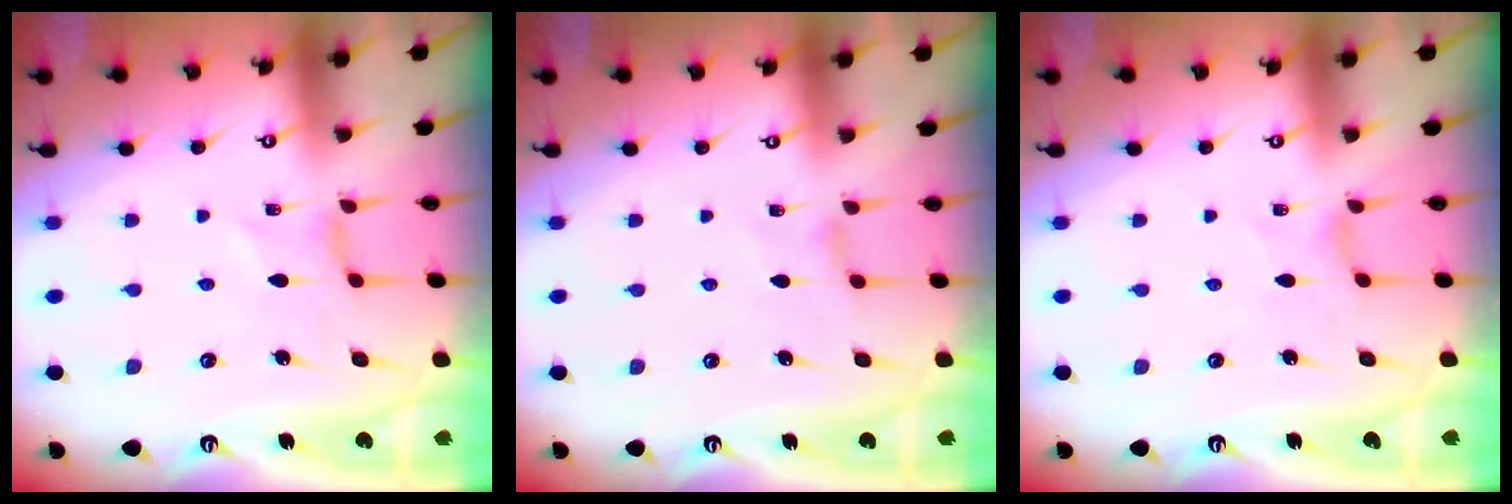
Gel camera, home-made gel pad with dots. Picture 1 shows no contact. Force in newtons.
{"total": 1.4, "press": 1.3, "slide": 0.4}
{"total": 1.3, "press": 1.3, "slide": 0.2}